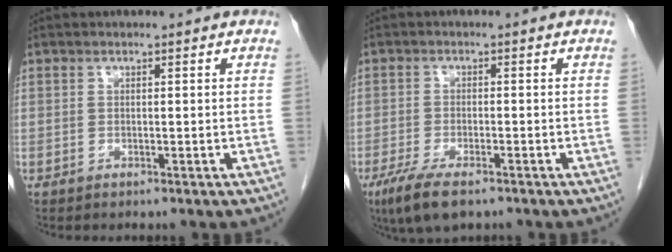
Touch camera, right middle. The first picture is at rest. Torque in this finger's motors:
{"motor_torque": [1.10, -0.81, 0.23, 0.07]}